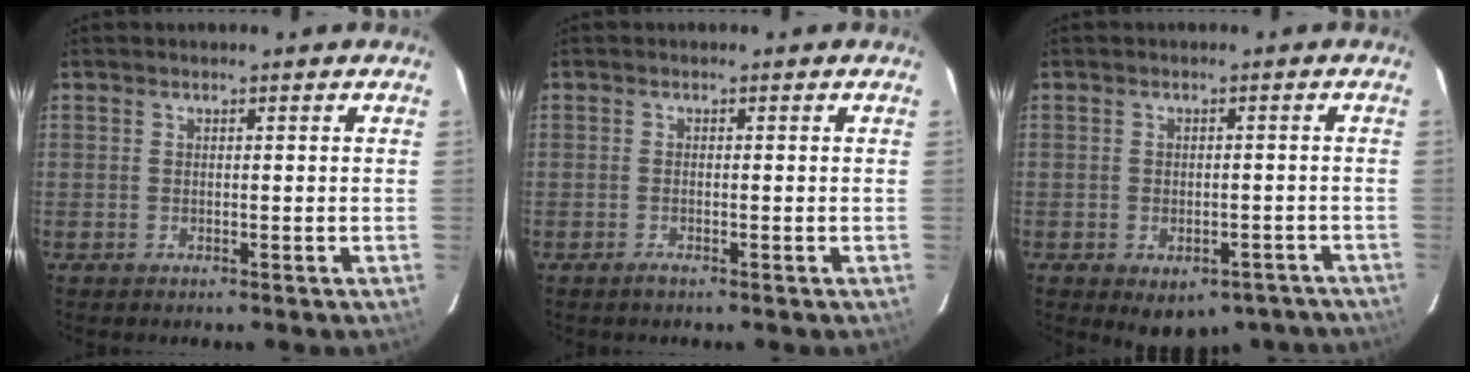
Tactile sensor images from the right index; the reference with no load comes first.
{"total": 1.1, "force": [-0.8, 0.1, 0.7], "torque": [-0.016, -0.001, -0.015]}
{"total": 11.1, "force": [-7.8, 6.5, 4.7], "torque": [-0.074, 0.008, -0.073]}